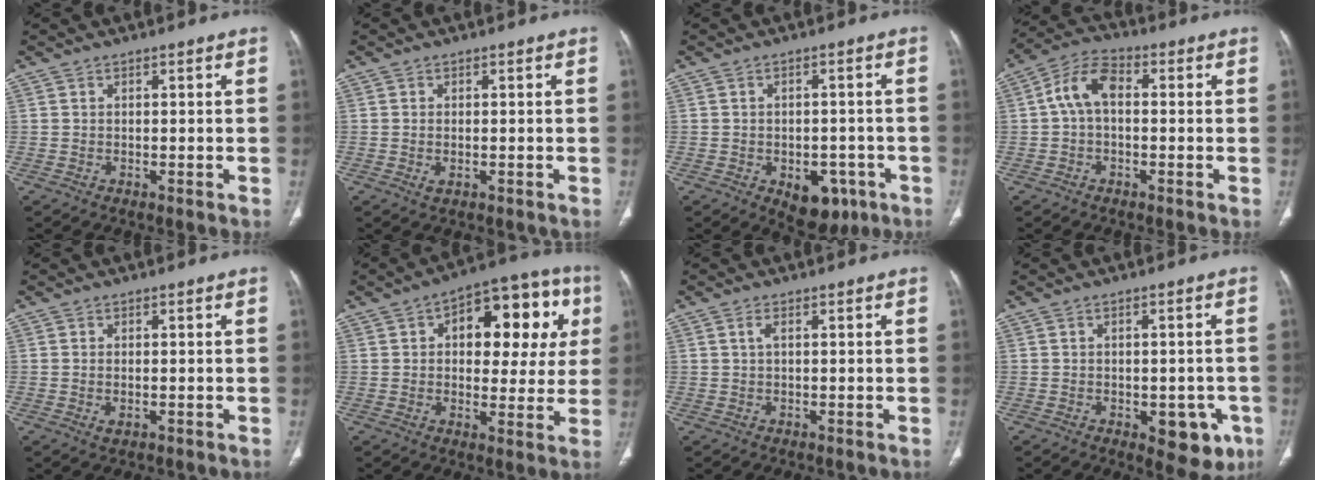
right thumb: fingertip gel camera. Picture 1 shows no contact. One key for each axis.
{"total": 1.5, "fx": -0.4, "fy": 0.8, "fz": 1.2, "tx": -0.028, "ty": -0.001, "tz": -0.003}
{"total": 8.4, "fx": -3.6, "fy": 5.3, "fz": 5.4, "tx": -0.041, "ty": 0.014, "tz": -0.034}
{"total": 7.7, "fx": 0.4, "fy": 4.6, "fz": 6.1, "tx": -0.110, "ty": 0.026, "tz": -0.004}
{"total": 1.6, "fx": -0.4, "fy": 0.8, "fz": 1.3, "tx": -0.027, "ty": -0.001, "tz": -0.003}
{"total": 19.0, "fx": 5.0, "fy": 10.2, "fz": 15.2, "tx": -0.144, "ty": 0.019, "tz": 0.060}
{"total": 1.2, "fx": 0.4, "fy": 0.5, "fz": 1.1, "tx": -0.029, "ty": 0.007, "tz": 0.008}
{"total": 8.7, "fx": -3.4, "fy": 4.7, "fz": 6.6, "tx": -0.044, "ty": 0.005, "tz": -0.033}